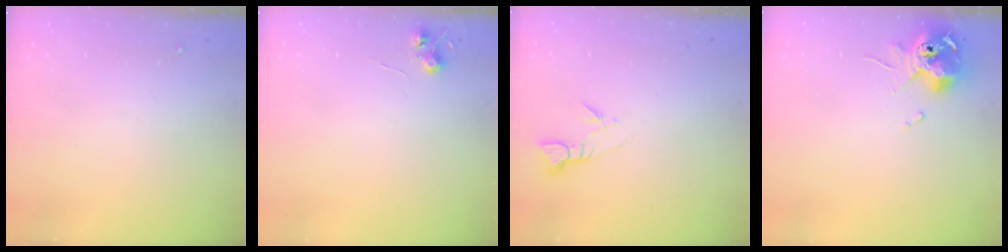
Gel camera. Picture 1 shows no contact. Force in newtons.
{"total": 5.5, "press": 5.5, "slide": 0.5}
{"total": 3.7, "press": 3.7, "slide": 0.1}
{"total": 10.8, "press": 10.7, "slide": 1.7}